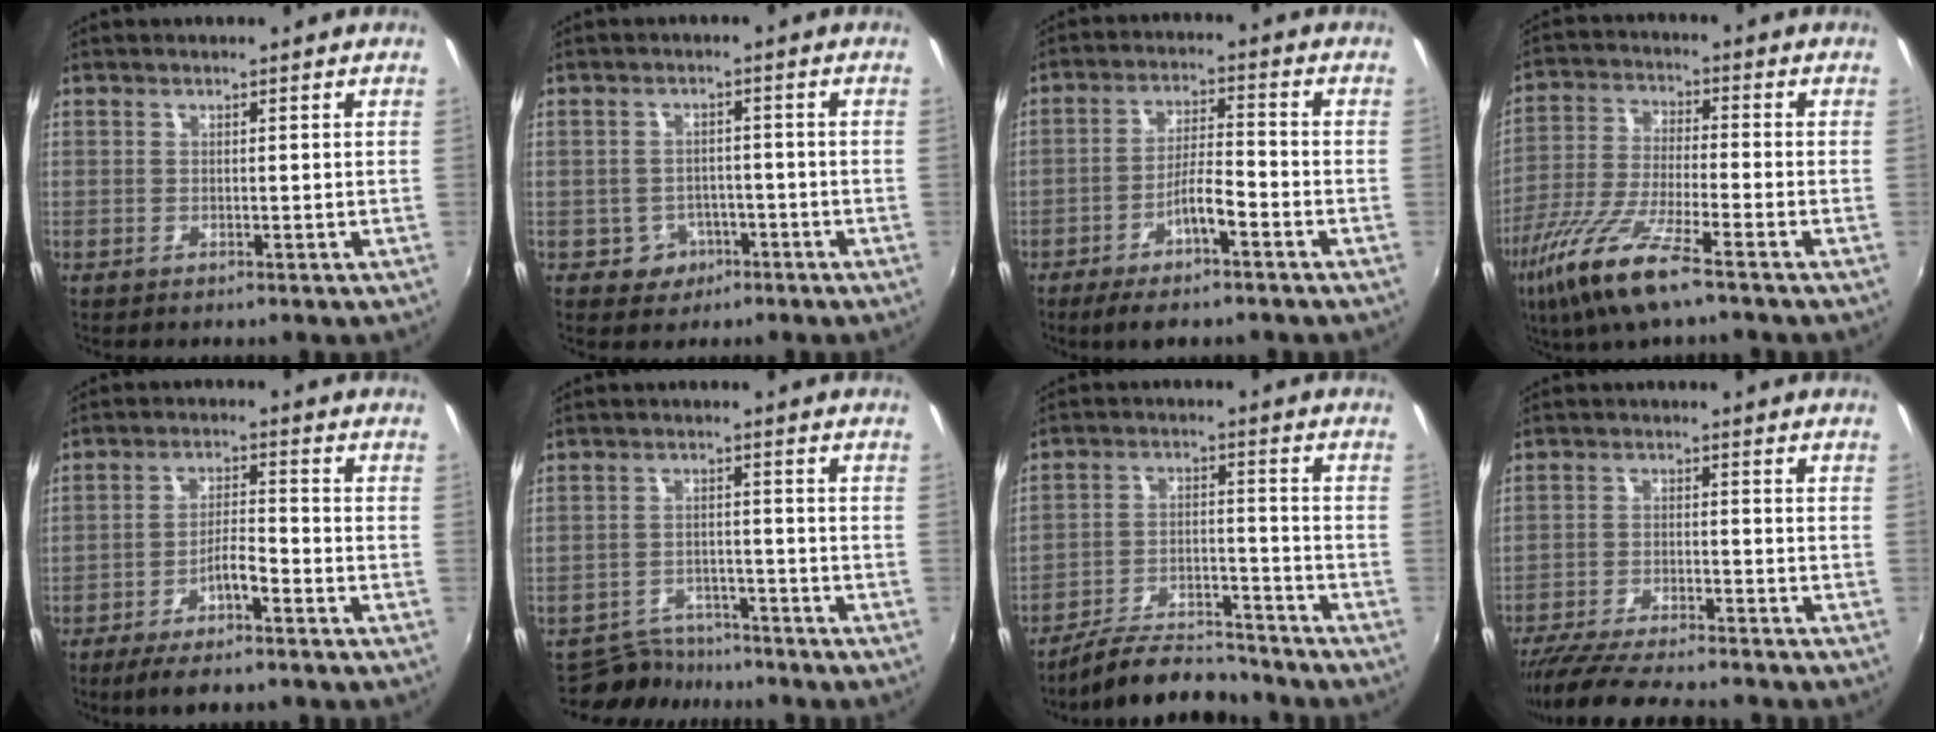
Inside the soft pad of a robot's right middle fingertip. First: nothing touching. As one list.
[{"total": 4.6, "force": [-2.2, 4.0, 0.8], "torque": [-0.027, 0.009, -0.025]}, {"total": 7.5, "force": [-4.4, 1.1, 6.0], "torque": [-0.124, -0.003, -0.078]}, {"total": 12.9, "force": [-8.0, 1.9, 9.9], "torque": [-0.210, -0.030, -0.160]}, {"total": 6.8, "force": [-4.4, 1.0, 5.0], "torque": [-0.111, -0.002, -0.076]}, {"total": 6.3, "force": [-5.9, 2.2, 0.0], "torque": [-0.017, 0.006, -0.095]}, {"total": 12.2, "force": [-11.2, 2.5, 4.0], "torque": [-0.097, -0.002, -0.177]}, {"total": 14.4, "force": [-12.8, 1.9, 6.4], "torque": [-0.138, -0.027, -0.208]}]